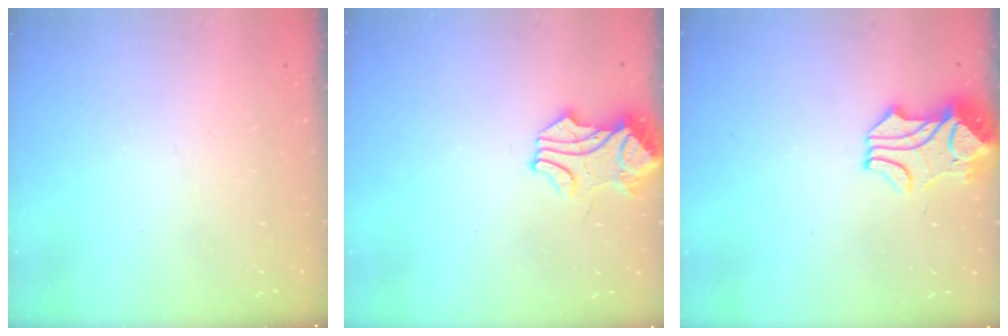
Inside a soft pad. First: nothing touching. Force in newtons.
{"total": 1.8, "press": 1.6, "slide": 0.8}
{"total": 2.5, "press": 2.2, "slide": 1.1}